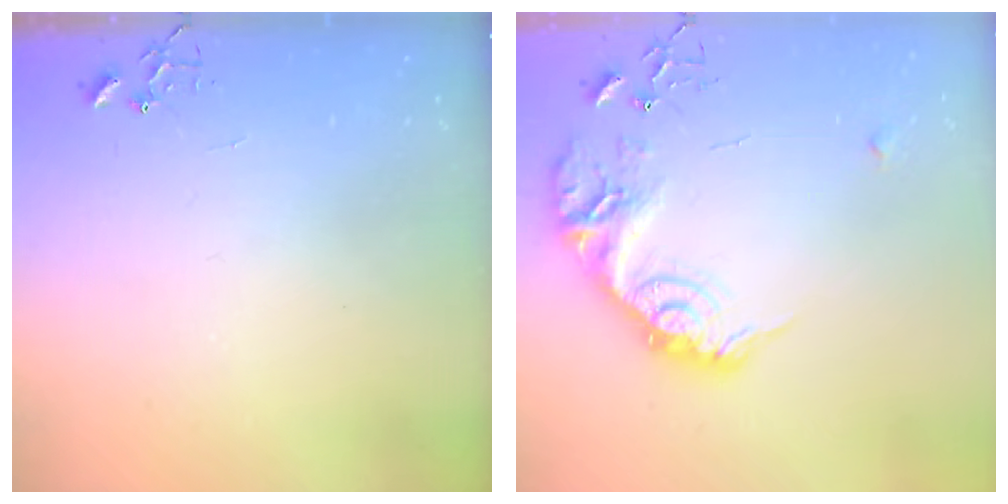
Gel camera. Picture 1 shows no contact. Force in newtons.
{"total": 20.9, "press": 20.9, "slide": 1.2}